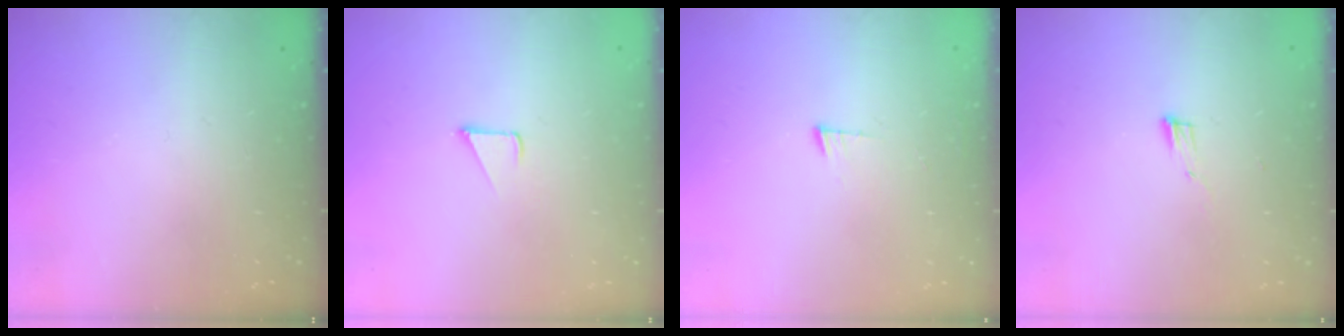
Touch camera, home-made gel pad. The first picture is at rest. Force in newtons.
{"total": 2.3, "press": 2.3, "slide": 0.2}
{"total": 3.6, "press": 3.5, "slide": 0.5}
{"total": 5.1, "press": 4.9, "slide": 1.1}